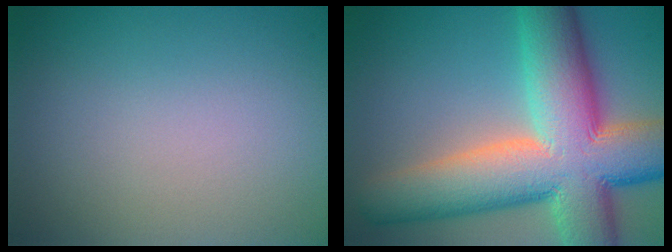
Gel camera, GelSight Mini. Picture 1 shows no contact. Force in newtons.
{"total": 14.9, "press": 14.8, "slide": 0.9}